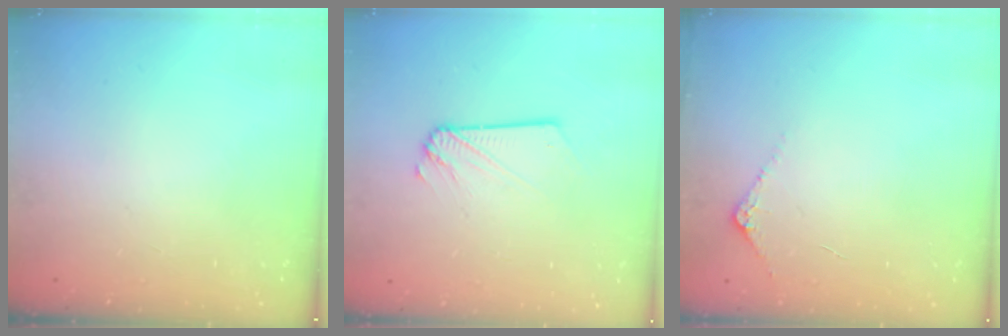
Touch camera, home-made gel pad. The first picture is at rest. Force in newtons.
{"total": 2.1, "press": 2.1, "slide": 0.3}
{"total": 6.0, "press": 5.9, "slide": 0.7}